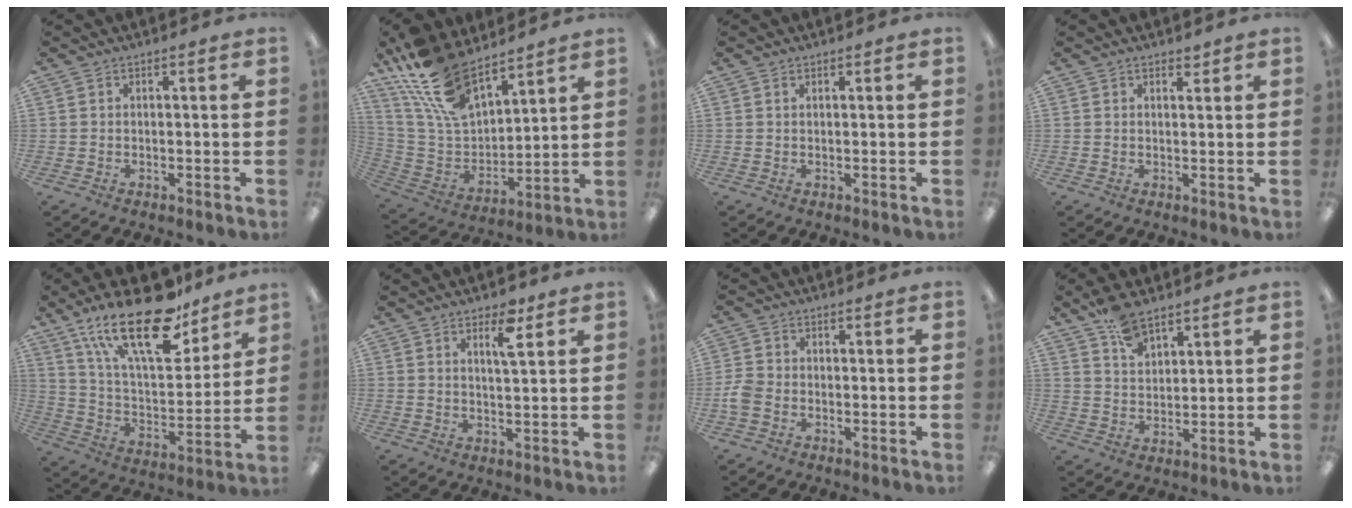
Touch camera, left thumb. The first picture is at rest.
{"total": 19.4, "force": [14.0, 8.7, 10.1], "torque": [-0.228, -0.069, 0.263]}
{"total": 0.6, "force": [0.4, 0.3, 0.3], "torque": [-0.007, 0.002, 0.007]}
{"total": 1.6, "force": [1.4, 0.7, 0.4], "torque": [-0.001, -0.005, 0.024]}
{"total": 25.0, "force": [16.5, 9.9, 15.8], "torque": [-0.277, -0.095, 0.282]}
{"total": 5.5, "force": [3.4, 1.6, 4.0], "torque": [-0.049, -0.013, 0.051]}
{"total": 3.8, "force": [-1.4, 2.8, 2.2], "torque": [-0.046, 0.006, -0.027]}
{"total": 7.7, "force": [5.7, 3.6, 3.7], "torque": [-0.072, -0.025, 0.106]}